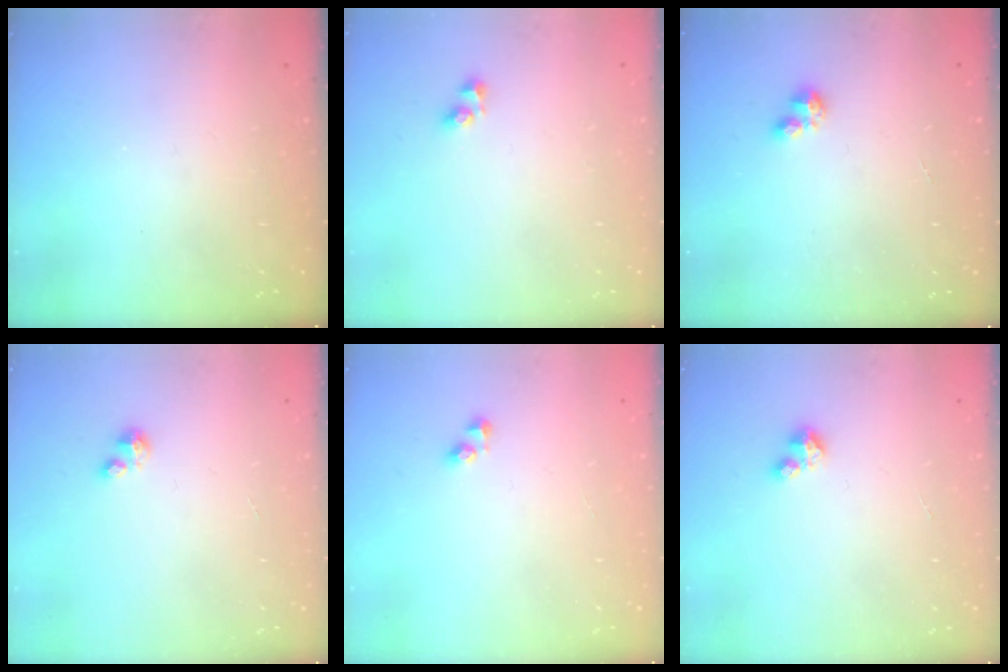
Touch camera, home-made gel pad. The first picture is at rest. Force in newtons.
{"total": 4.5, "press": 4.5, "slide": 0.4}
{"total": 1.0, "press": 1.0, "slide": 0.1}
{"total": 1.7, "press": 1.7, "slide": 0.4}
{"total": 2.5, "press": 2.5, "slide": 0.2}
{"total": 2.7, "press": 2.7, "slide": 0.3}